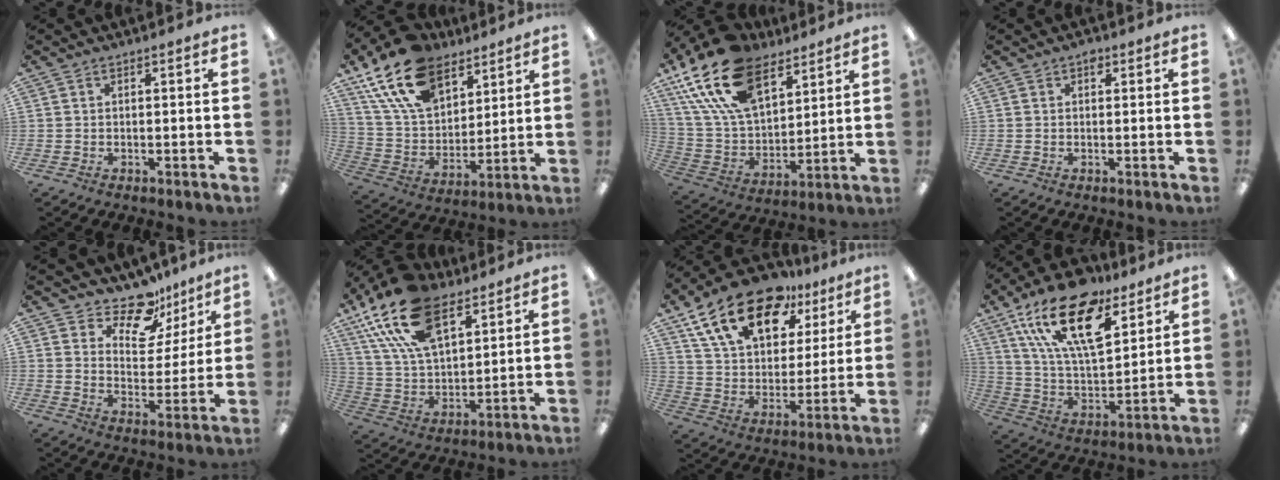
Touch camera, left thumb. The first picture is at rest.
{"total": 19.4, "force": [12.3, 11.3, 9.8], "torque": [-0.204, -0.052, 0.228]}
{"total": 22.8, "force": [14.1, 12.2, 13.2], "torque": [-0.275, -0.067, 0.256]}
{"total": 1.7, "force": [0.9, 1.1, 0.9], "torque": [-0.011, 0.000, 0.014]}
{"total": 12.6, "force": [10.2, 6.1, 4.2], "torque": [-0.071, -0.074, 0.187]}
{"total": 21.2, "force": [12.4, 11.2, 13.1], "torque": [-0.271, -0.047, 0.222]}
{"total": 20.4, "force": [12.7, 11.2, 11.4], "torque": [-0.199, -0.060, 0.230]}
{"total": 22.9, "force": [14.0, 9.8, 15.2], "torque": [-0.293, -0.073, 0.242]}